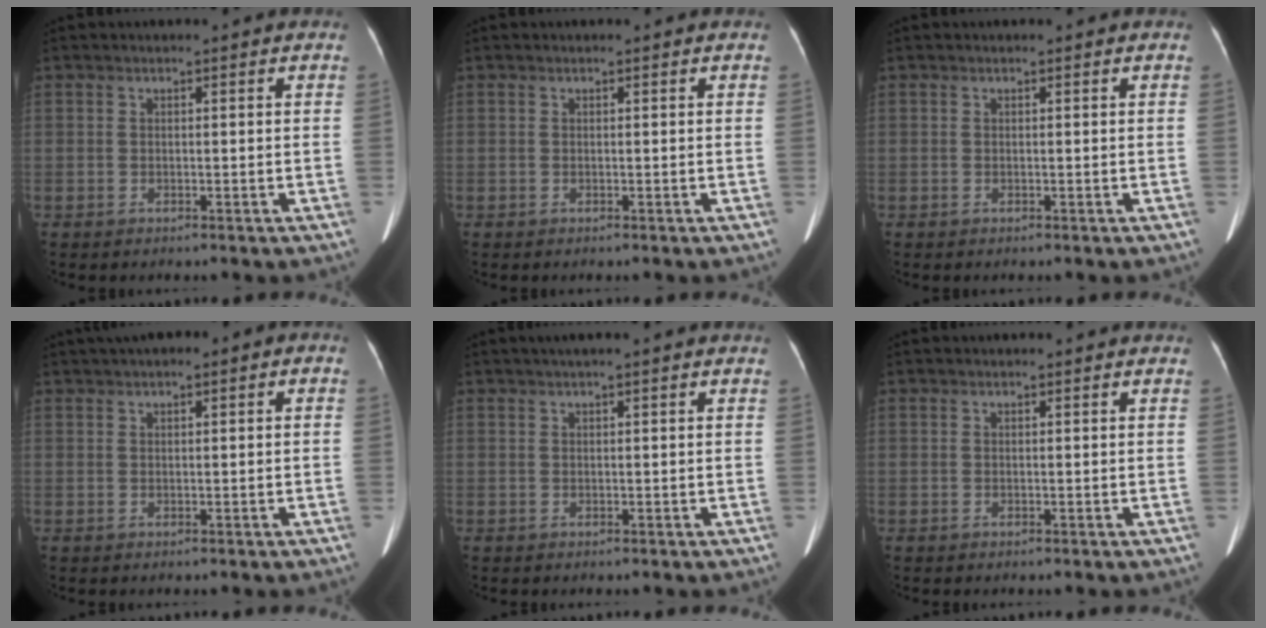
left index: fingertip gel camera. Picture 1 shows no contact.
{"total": 0.0}
{"total": 0.0}
{"total": 3.5, "force": [1.1, 1.1, 3.1], "torque": [-0.058, 0.021, 0.013]}
{"total": 1.3, "force": [0.6, -0.1, 1.2], "torque": [-0.029, 0.012, 0.011]}
{"total": 0.0}